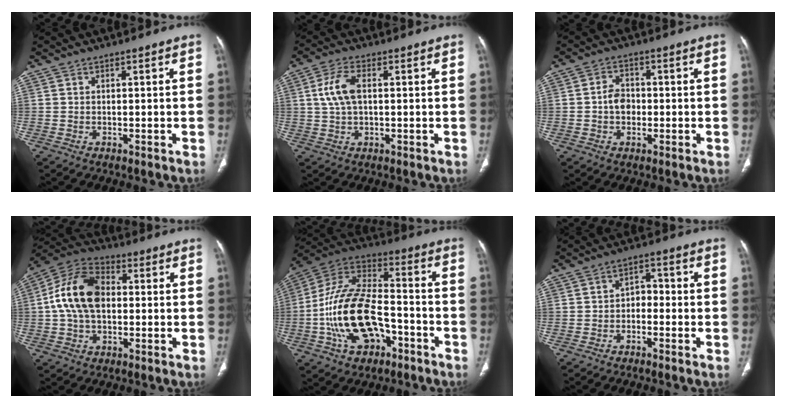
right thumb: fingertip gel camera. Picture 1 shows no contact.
{"total": 6.4, "force": [1.0, 3.2, 5.5], "torque": [-0.125, 0.011, 0.020]}
{"total": 4.4, "force": [-0.6, 3.4, 2.7], "torque": [-0.035, 0.012, -0.016]}
{"total": 13.7, "force": [0.8, 8.9, 10.4], "torque": [-0.192, 0.028, 0.006]}
{"total": 20.6, "force": [-6.2, 12.0, 15.6], "torque": [-0.284, 0.050, -0.106]}
{"total": 3.8, "force": [-1.2, 2.6, 2.4], "torque": [-0.023, 0.028, -0.030]}